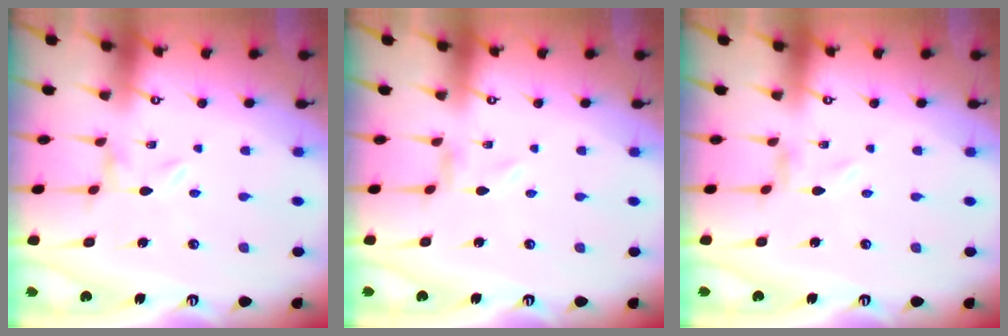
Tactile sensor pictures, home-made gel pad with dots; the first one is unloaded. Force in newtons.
{"total": 0.0}
{"total": 0.0}